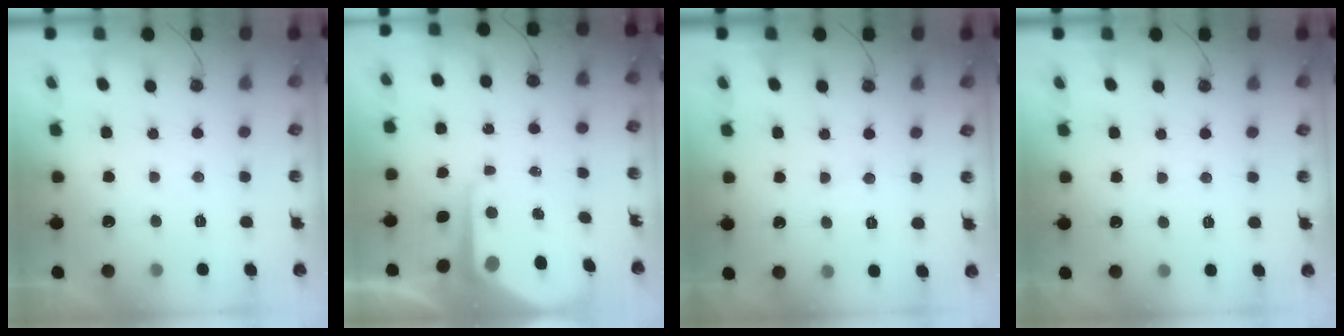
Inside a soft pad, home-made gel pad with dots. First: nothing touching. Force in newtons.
{"total": 8.4, "press": 8.4, "slide": 0.7}
{"total": 5.2, "press": 5.2, "slide": 0.8}
{"total": 3.5, "press": 3.5, "slide": 0.6}